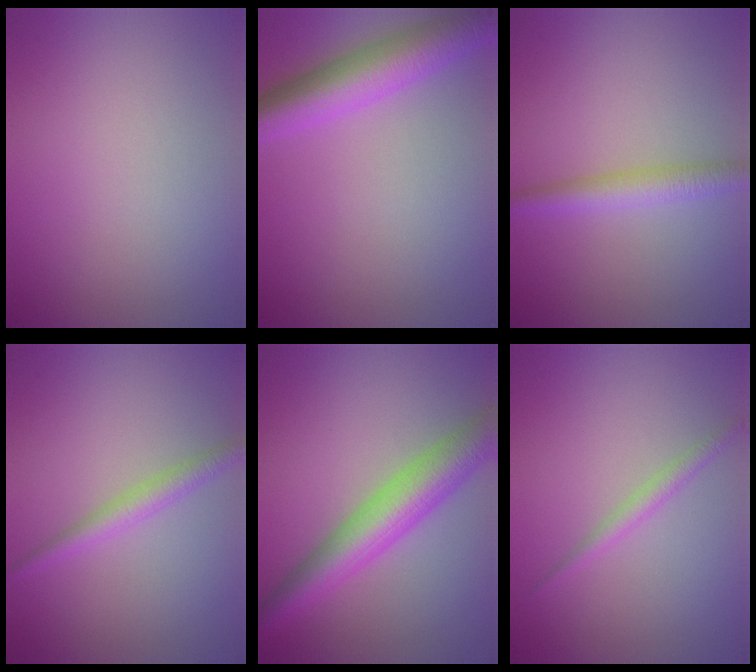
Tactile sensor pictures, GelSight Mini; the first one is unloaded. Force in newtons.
{"total": 6.2, "press": 6.2, "slide": 0.2}
{"total": 2.8, "press": 2.8, "slide": 0.1}
{"total": 2.2, "press": 2.1, "slide": 0.1}
{"total": 6.6, "press": 6.6, "slide": 0.1}
{"total": 1.3, "press": 1.3, "slide": 0.0}